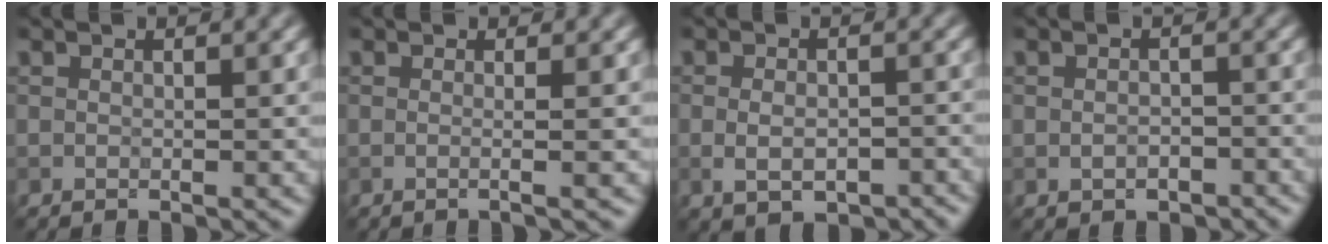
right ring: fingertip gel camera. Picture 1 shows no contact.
{"total": 2.9, "force": [0.5, 1.5, 2.4], "torque": [-0.005, 0.003, -0.025]}
{"total": 4.2, "force": [-1.5, 2.3, 3.1], "torque": [-0.049, -0.001, -0.020]}
{"total": 1.8, "force": [-0.9, 1.2, 1.0], "torque": [-0.018, -0.001, -0.015]}